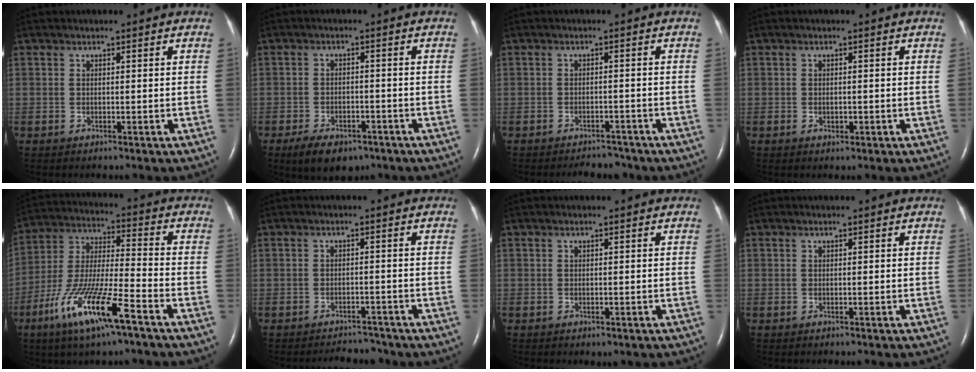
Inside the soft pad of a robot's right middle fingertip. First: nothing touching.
{"total": 7.7, "force": [-5.3, 3.9, 4.0], "torque": [-0.068, -0.002, -0.079]}
{"total": 3.4, "force": [-3.1, 1.3, 0.4], "torque": [-0.008, -0.001, -0.044]}
{"total": 1.2, "force": [-0.4, 0.8, 0.8], "torque": [-0.017, -0.001, -0.003]}
{"total": 14.9, "force": [-8.2, 1.6, 12.3], "torque": [-0.256, -0.023, -0.153]}
{"total": 4.0, "force": [-3.8, 1.2, 0.0], "torque": [-0.002, -0.002, -0.056]}
{"total": 0.8, "force": [-0.5, 0.5, 0.5], "torque": [-0.009, -0.001, -0.002]}
{"total": 0.8, "force": [-0.7, 0.2, 0.4], "torque": [-0.010, -0.001, -0.008]}